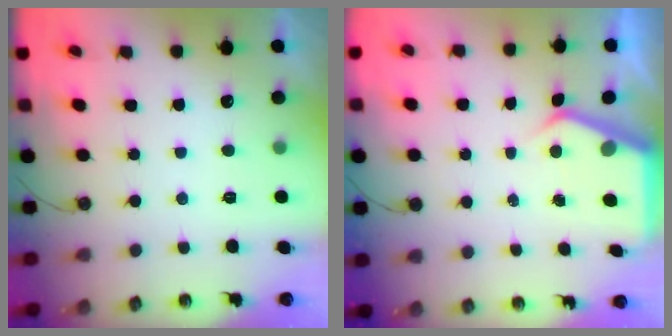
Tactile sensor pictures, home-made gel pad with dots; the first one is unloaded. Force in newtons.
{"total": 4.7, "press": 4.7, "slide": 0.3}